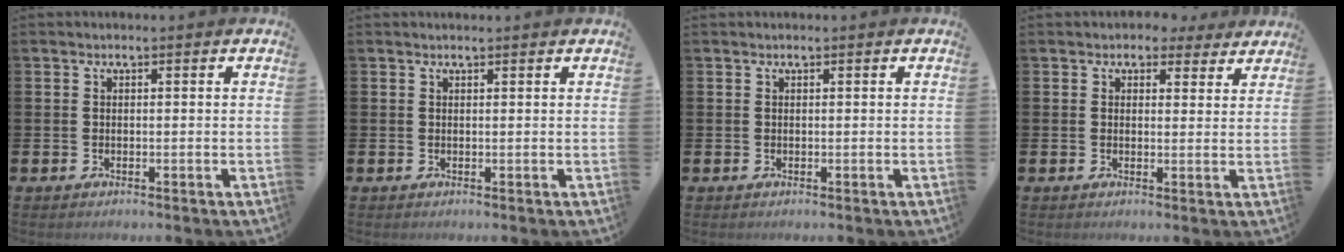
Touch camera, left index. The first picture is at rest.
{"total": 0.5, "force": [0.5, 0.0, 0.1], "torque": [-0.002, 0.000, 0.009]}
{"total": 0.0}
{"total": 3.0, "force": [2.6, 1.5, 0.2], "torque": [0.004, -0.010, 0.043]}